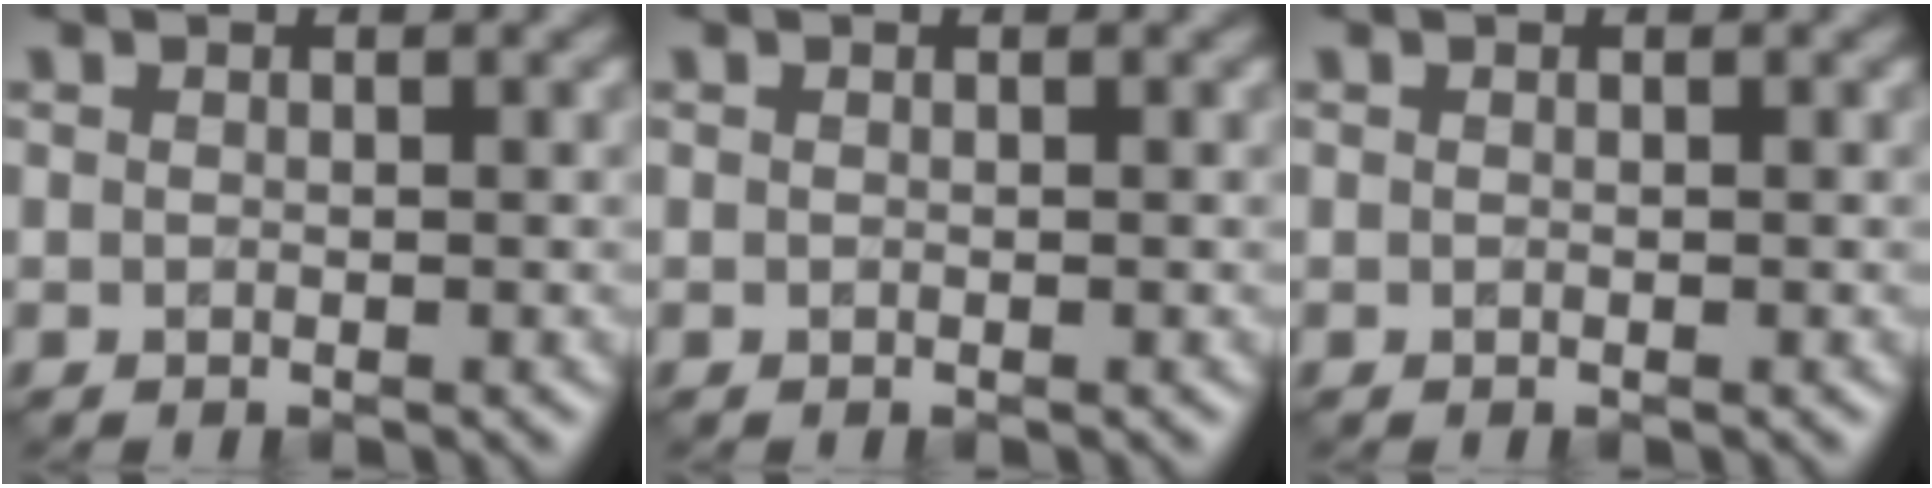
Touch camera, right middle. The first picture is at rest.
{"total": 0.0}
{"total": 0.0}